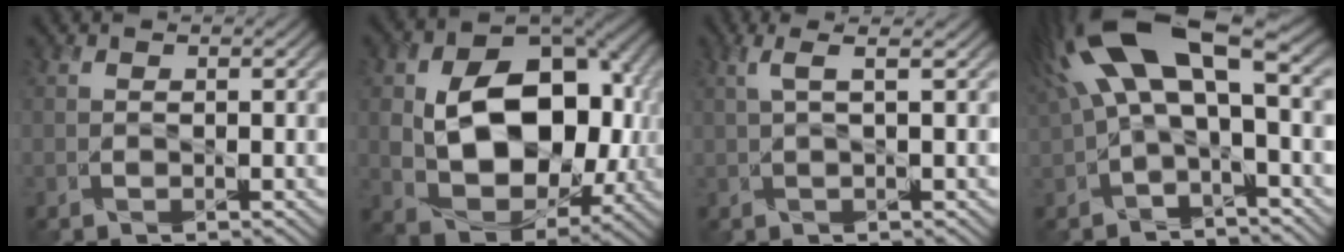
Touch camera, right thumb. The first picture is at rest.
{"total": 15.4, "force": [0.1, 10.9, 10.9], "torque": [-0.173, -0.012, 0.020]}
{"total": 2.7, "force": [0.8, 0.3, 2.5], "torque": [-0.048, 0.012, 0.014]}
{"total": 15.4, "force": [3.9, 6.5, 13.5], "torque": [-0.284, 0.018, 0.071]}